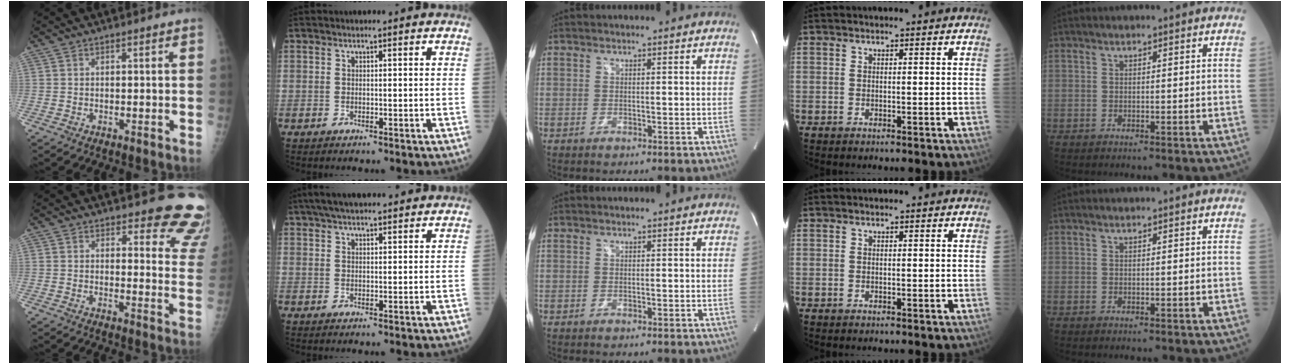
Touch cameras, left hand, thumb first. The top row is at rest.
{"thumb": {"total": 12.6, "force": [11.4, 3.5, 3.8], "torque": [0.009, -0.099, 0.101]}, "index": {"total": 8.9, "force": [7.5, 1.7, 4.5], "torque": [-0.066, 0.037, 0.114]}}